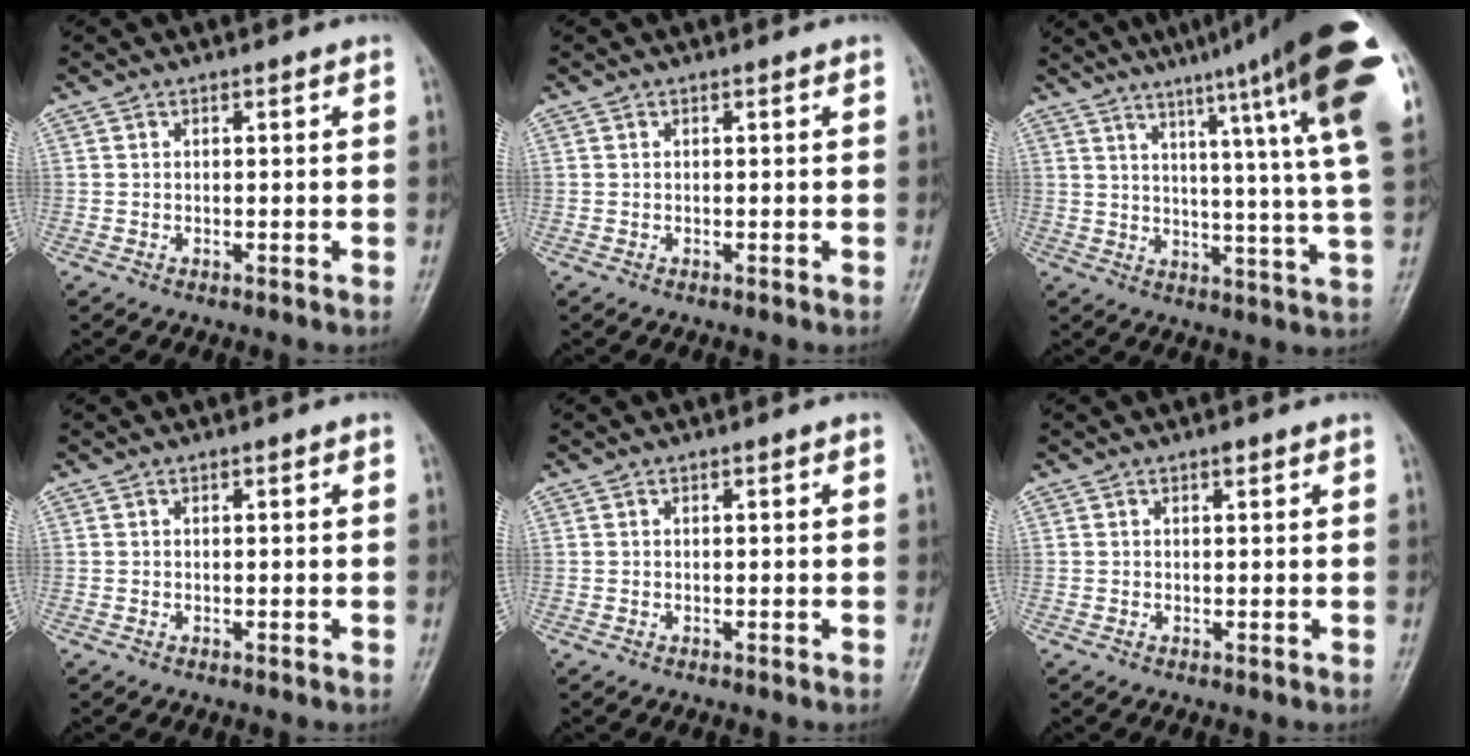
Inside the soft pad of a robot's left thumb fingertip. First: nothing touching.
{"total": 0.0}
{"total": 24.7, "force": [14.7, 1.4, 19.8], "torque": [-0.248, -0.061, 0.188]}
{"total": 0.0}
{"total": 0.0}
{"total": 0.8, "force": [0.5, 0.3, 0.5], "torque": [-0.006, -0.001, 0.005]}